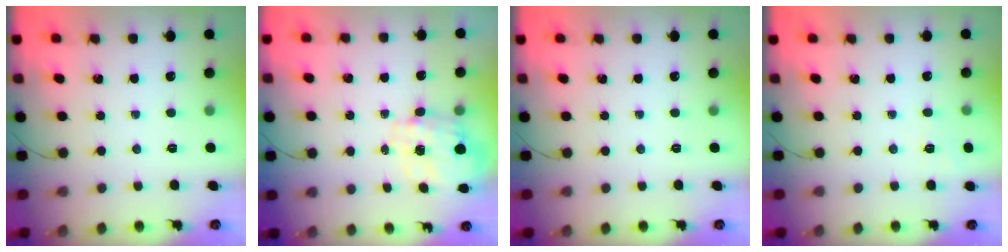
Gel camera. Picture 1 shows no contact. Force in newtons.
{"total": 2.6, "press": 2.4, "slide": 1.0}
{"total": 0.0}
{"total": 4.7, "press": 4.2, "slide": 1.9}